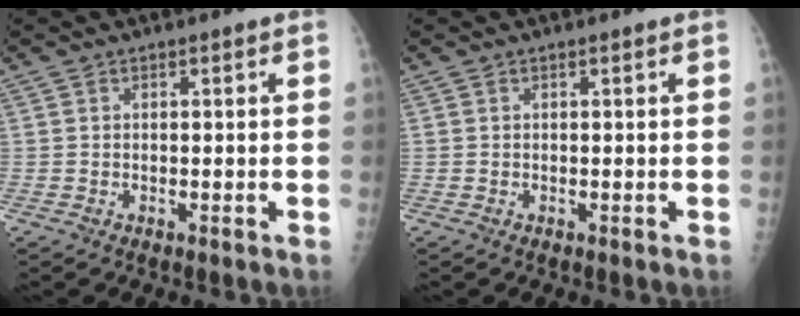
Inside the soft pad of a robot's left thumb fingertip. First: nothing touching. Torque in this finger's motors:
{"motor_torque": [-0.09, 0.09, 0.00, 0.00, 0.00]}